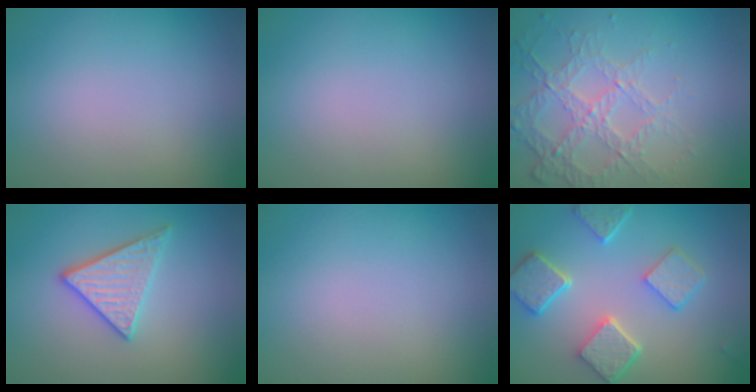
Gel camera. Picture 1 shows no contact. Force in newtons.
{"total": 0.0}
{"total": 4.0, "press": 3.1, "slide": 2.5}
{"total": 3.0, "press": 2.9, "slide": 0.6}
{"total": 0.0}
{"total": 5.5, "press": 4.5, "slide": 3.3}